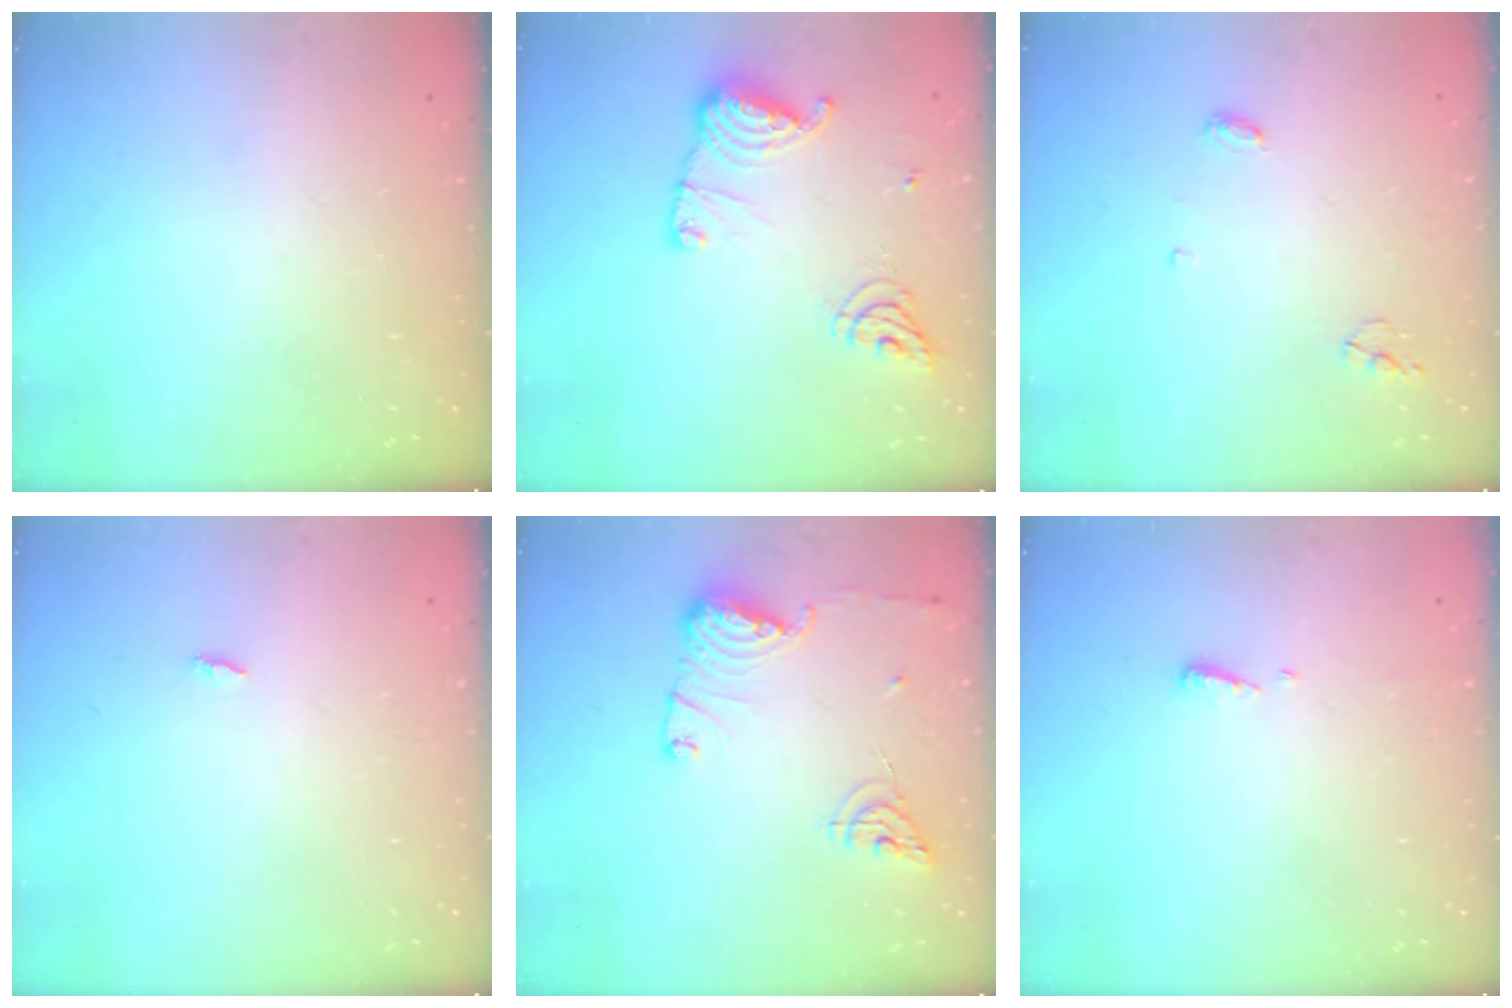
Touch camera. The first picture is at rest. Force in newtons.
{"total": 13.2, "press": 13.2, "slide": 1.2}
{"total": 4.0, "press": 3.9, "slide": 0.3}
{"total": 1.8, "press": 1.8, "slide": 0.2}
{"total": 12.0, "press": 11.9, "slide": 1.6}
{"total": 4.3, "press": 4.2, "slide": 0.4}